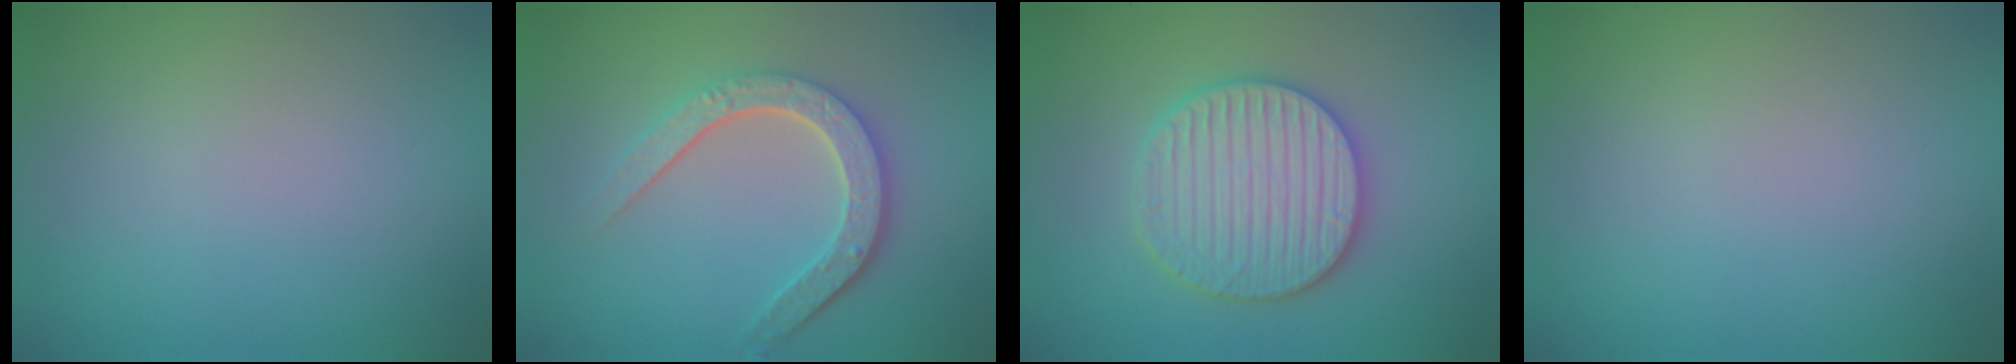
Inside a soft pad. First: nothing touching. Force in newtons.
{"total": 4.8, "press": 3.6, "slide": 3.1}
{"total": 5.9, "press": 5.8, "slide": 1.1}
{"total": 0.0}